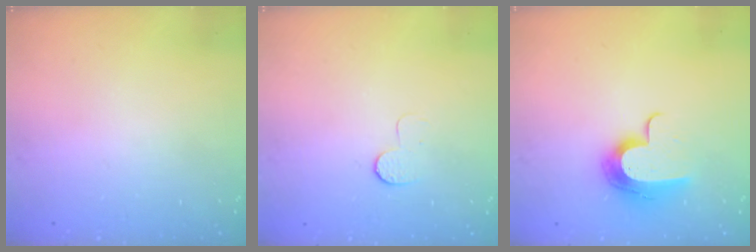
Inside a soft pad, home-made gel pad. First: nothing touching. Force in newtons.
{"total": 5.7, "press": 5.6, "slide": 0.6}
{"total": 12.1, "press": 12.1, "slide": 0.6}